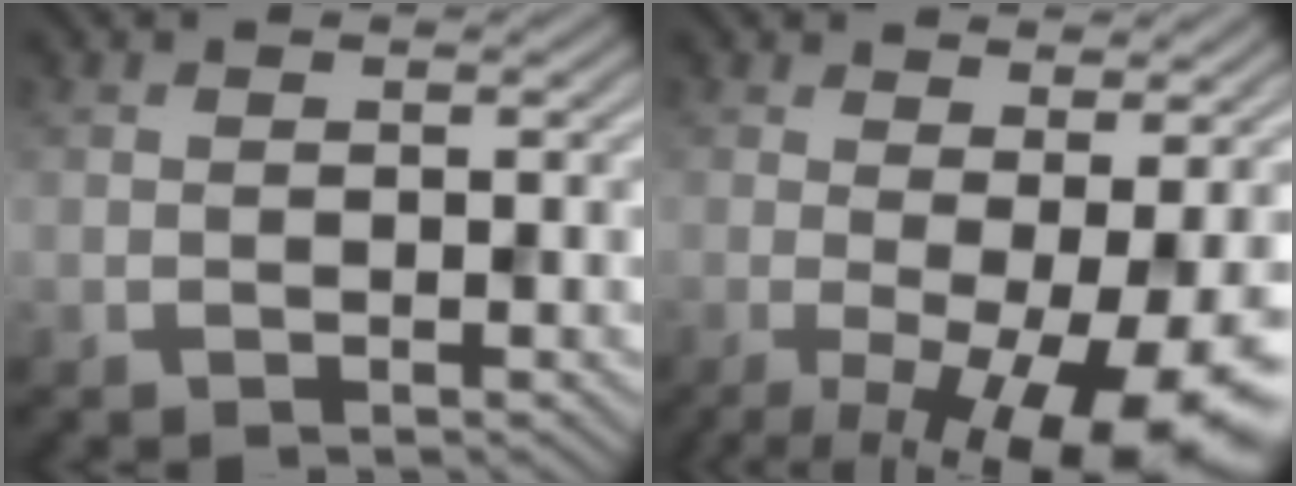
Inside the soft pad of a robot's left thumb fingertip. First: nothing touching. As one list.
[{"total": 12.1, "force": [-3.0, 3.4, 11.2], "torque": [-0.153, -0.005, -0.038]}]